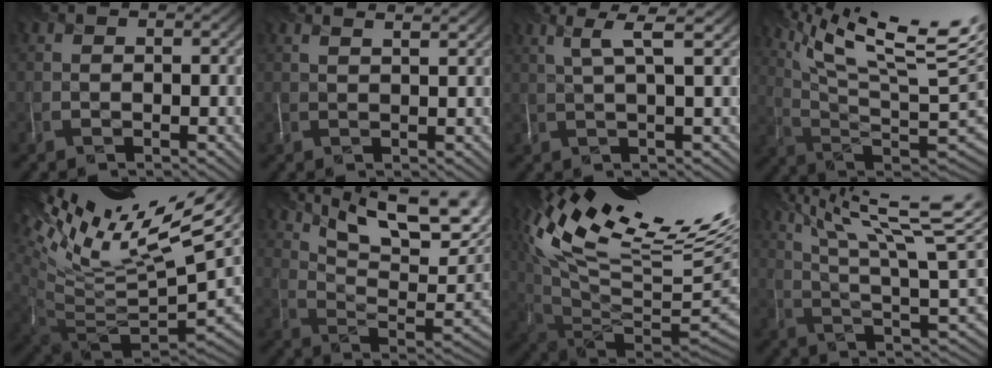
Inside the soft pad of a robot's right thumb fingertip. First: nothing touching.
{"total": 3.1, "force": [2.2, 0.9, 2.0], "torque": [-0.017, 0.012, 0.015]}
{"total": 3.6, "force": [1.7, 0.3, 3.2], "torque": [-0.058, 0.004, 0.033]}
{"total": 18.8, "force": [11.9, 4.9, 13.7], "torque": [-0.236, 0.010, 0.193]}
{"total": 17.7, "force": [10.5, 6.6, 12.6], "torque": [-0.221, 0.029, 0.196]}
{"total": 18.1, "force": [9.9, 6.8, 13.5], "torque": [-0.213, 0.026, 0.165]}
{"total": 19.0, "force": [10.6, 5.9, 14.6], "torque": [-0.232, 0.027, 0.190]}
{"total": 17.9, "force": [10.0, 4.4, 14.2], "torque": [-0.241, 0.018, 0.161]}